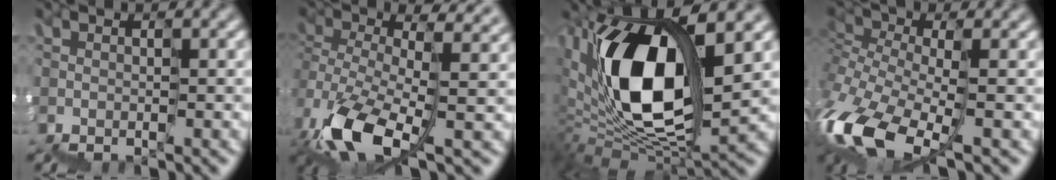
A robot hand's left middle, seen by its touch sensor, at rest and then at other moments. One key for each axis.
{"total": 10.0, "fx": -0.5, "fy": 5.2, "fz": 8.5, "tx": -0.213, "ty": -0.013, "tz": 0.011}
{"total": 10.9, "fx": 4.2, "fy": 4.0, "fz": 9.3, "tx": -0.173, "ty": 0.006, "tz": 0.083}
{"total": 8.5, "fx": -3.0, "fy": 3.8, "fz": 7.0, "tx": -0.175, "ty": -0.017, "tz": -0.062}